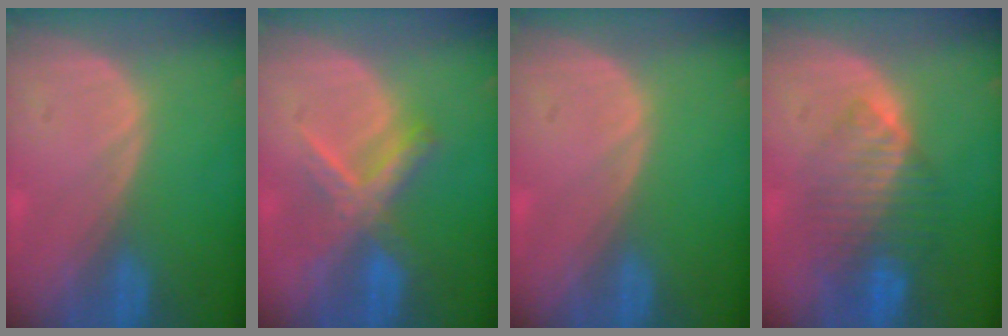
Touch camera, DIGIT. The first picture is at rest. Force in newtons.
{"total": 6.0, "press": 5.9, "slide": 1.1}
{"total": 0.0}
{"total": 8.0, "press": 7.2, "slide": 3.3}